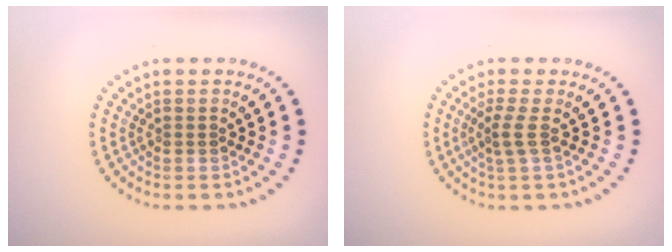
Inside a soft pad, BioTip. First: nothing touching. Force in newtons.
{"total": 1.9, "press": 1.3, "slide": 1.5}